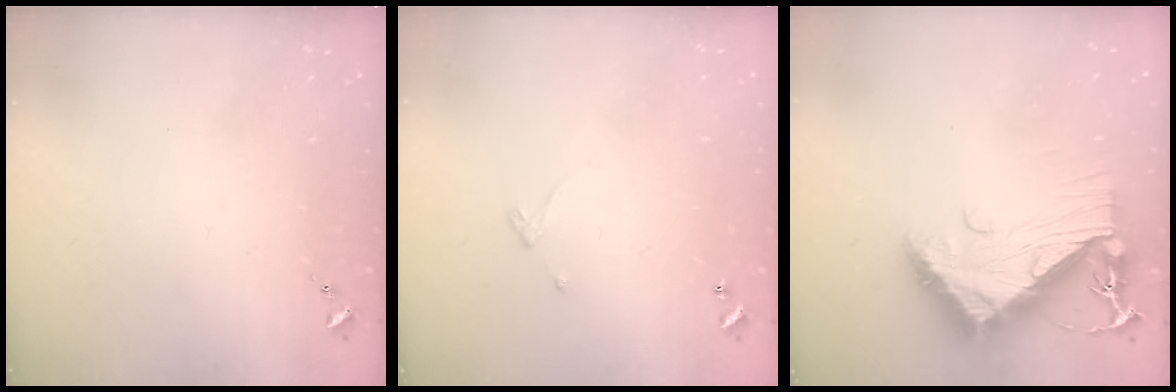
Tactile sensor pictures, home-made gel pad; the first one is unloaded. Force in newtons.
{"total": 3.2, "press": 3.2, "slide": 0.4}
{"total": 13.5, "press": 13.5, "slide": 1.2}